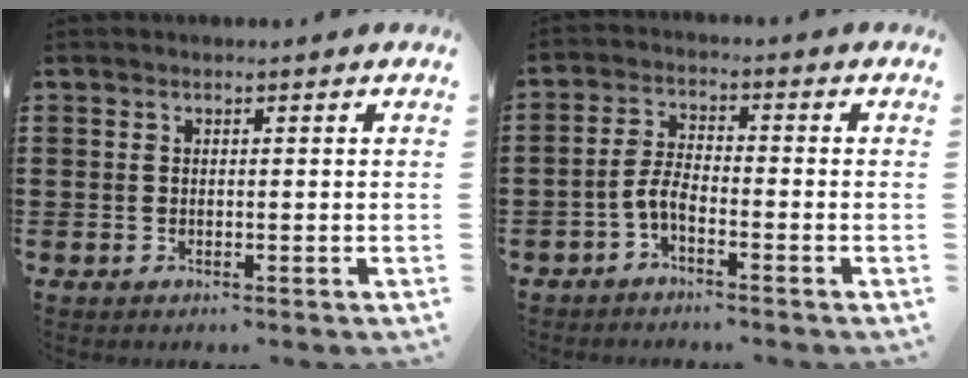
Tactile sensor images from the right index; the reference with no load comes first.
{"total": 3.7, "force": [-2.3, 1.2, 2.7], "torque": [-0.071, 0.000, -0.050]}